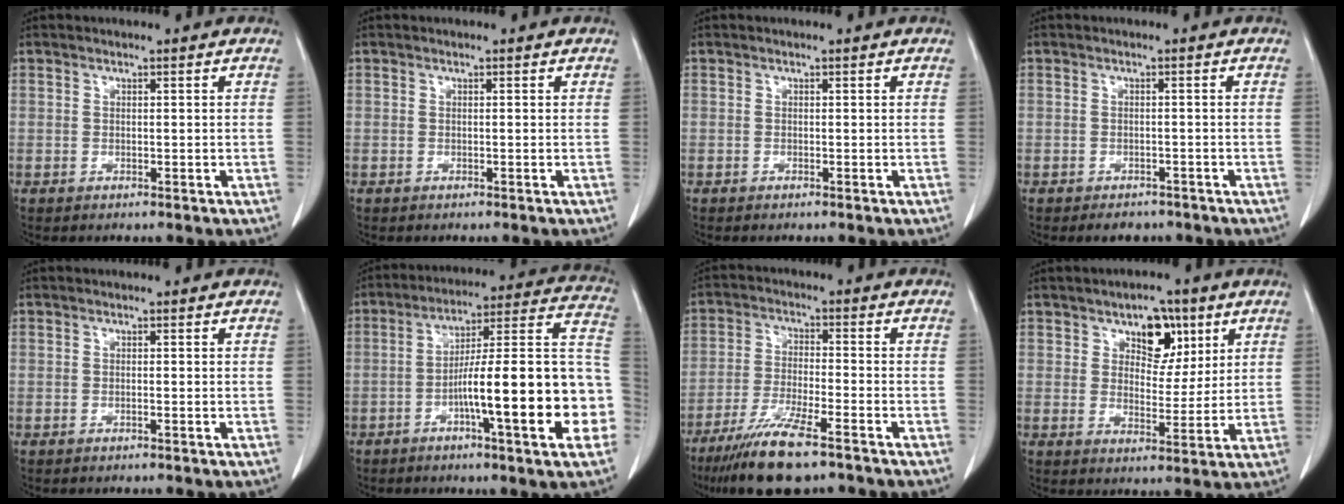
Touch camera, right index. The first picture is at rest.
{"total": 0.0}
{"total": 0.0}
{"total": 3.1, "force": [-2.5, 1.6, 0.8], "torque": [-0.009, 0.002, -0.029]}
{"total": 0.0}
{"total": 21.7, "force": [-5.7, 2.0, 20.9], "torque": [-0.226, 0.025, -0.082]}
{"total": 10.7, "force": [-7.6, 1.2, 7.4], "torque": [-0.139, -0.029, -0.133]}
{"total": 7.0, "force": [3.6, 4.3, 4.2], "torque": [-0.055, 0.010, 0.056]}